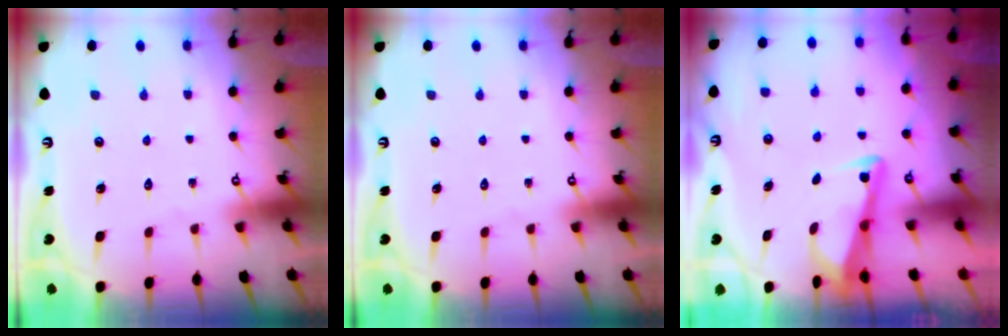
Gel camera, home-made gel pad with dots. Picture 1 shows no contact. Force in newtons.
{"total": 0.0}
{"total": 3.4, "press": 3.4, "slide": 0.4}